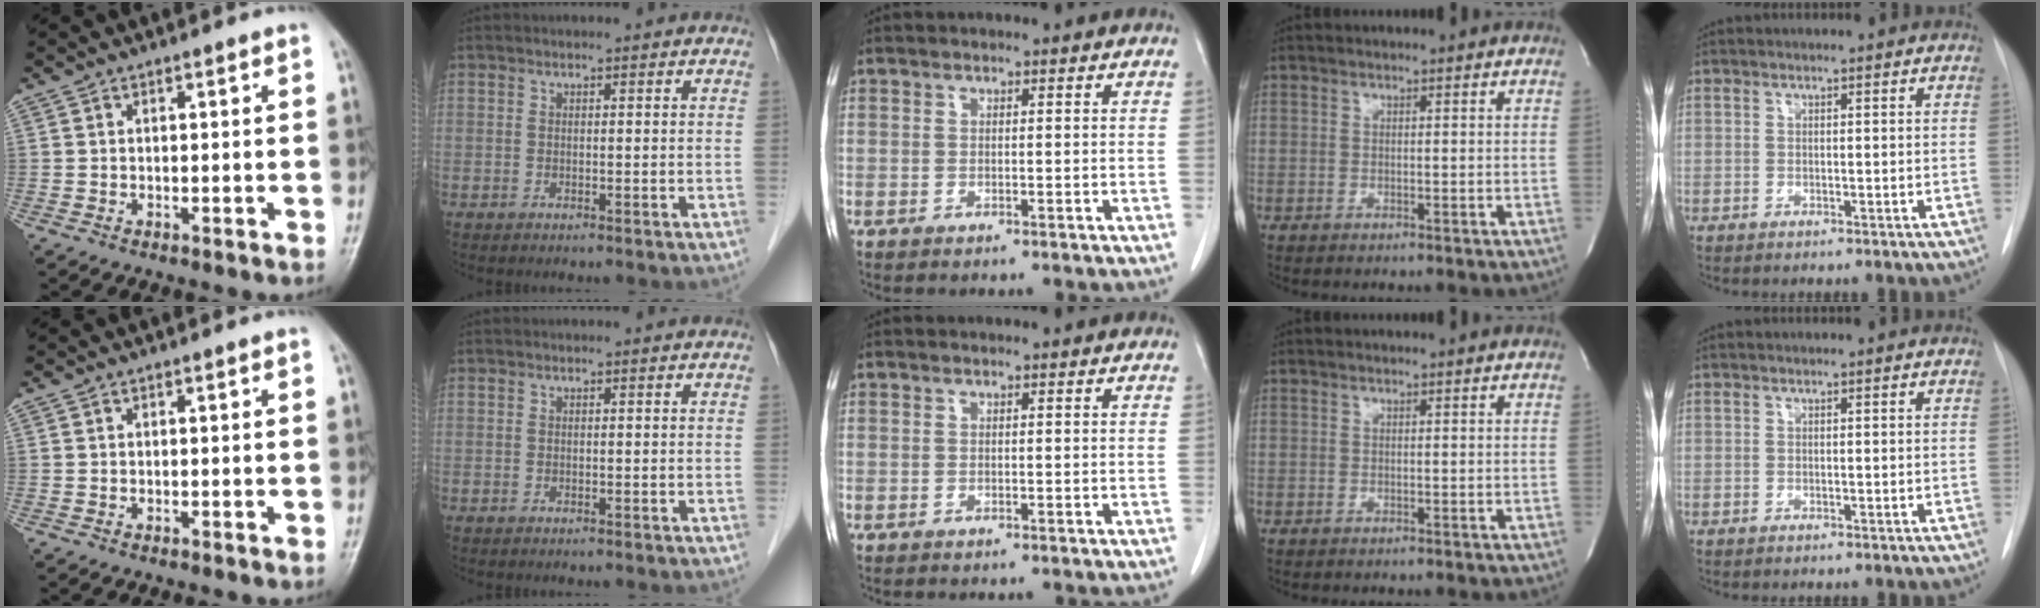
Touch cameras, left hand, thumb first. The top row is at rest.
{}